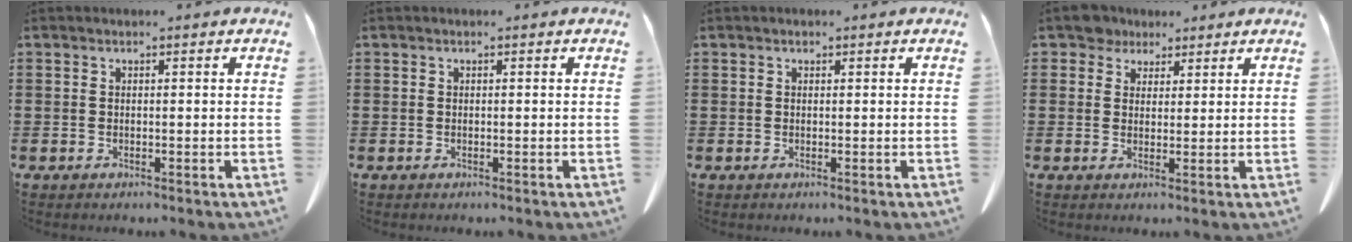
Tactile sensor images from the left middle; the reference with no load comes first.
{"total": 0.0}
{"total": 0.0}
{"total": 3.7, "force": [2.8, 2.4, 0.7], "torque": [-0.029, 0.010, 0.053]}